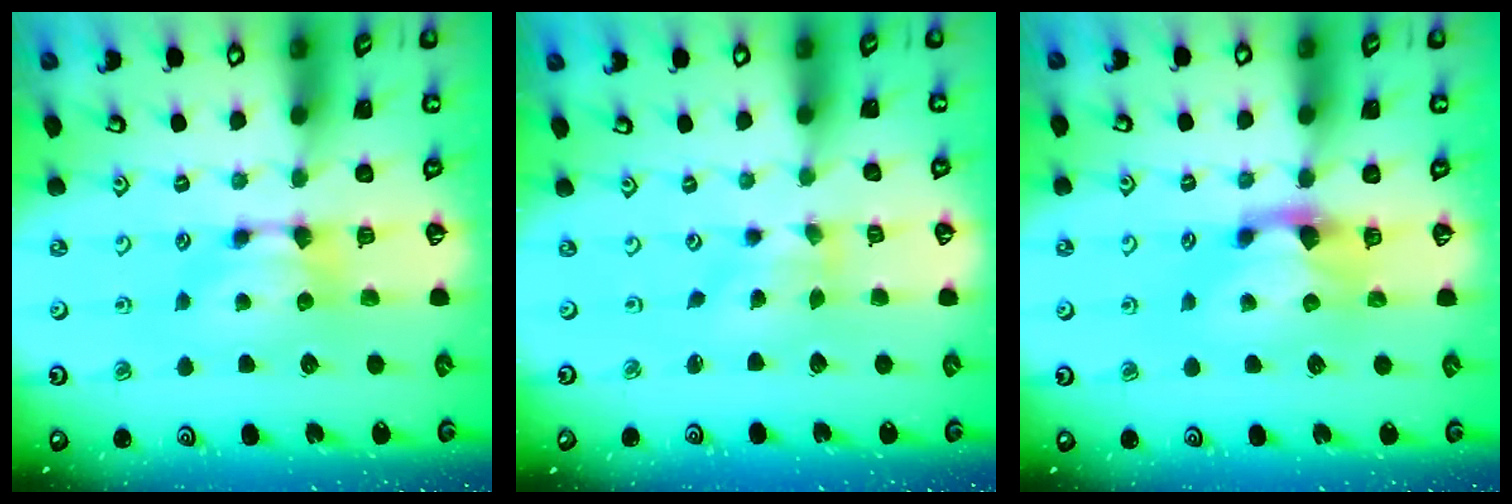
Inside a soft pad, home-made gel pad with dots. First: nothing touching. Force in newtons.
{"total": 1.6, "press": 0.9, "slide": 1.4}
{"total": 1.5, "press": 1.2, "slide": 0.9}